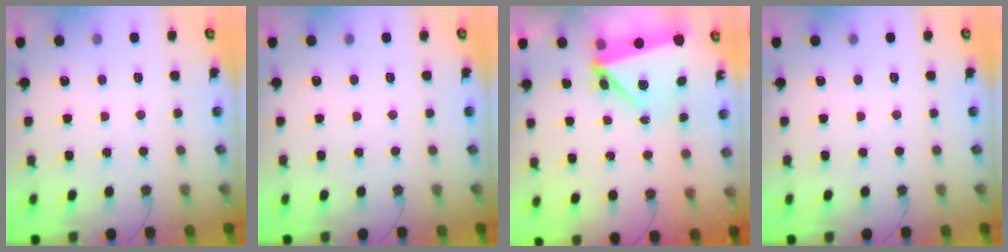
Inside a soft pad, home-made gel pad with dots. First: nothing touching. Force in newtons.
{"total": 0.0}
{"total": 5.3, "press": 5.2, "slide": 0.7}
{"total": 0.0}